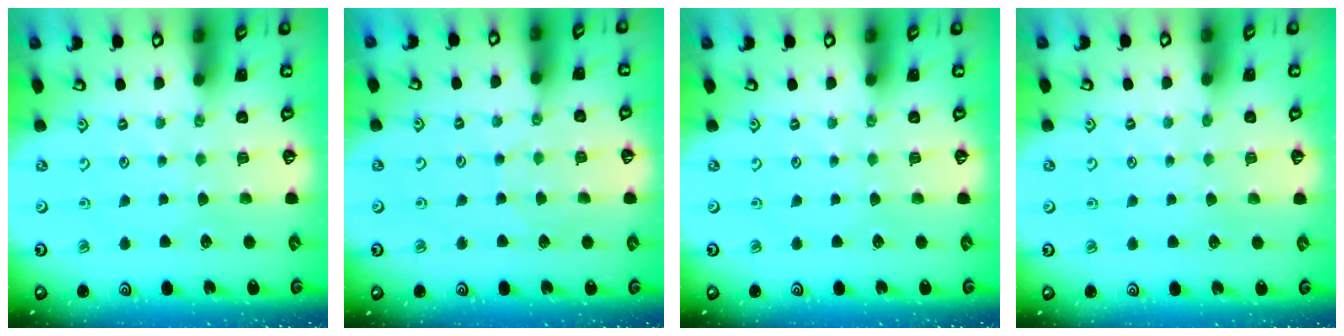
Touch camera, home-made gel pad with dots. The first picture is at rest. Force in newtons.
{"total": 3.9, "press": 3.9, "slide": 0.5}
{"total": 0.0}
{"total": 0.8, "press": 0.8, "slide": 0.1}